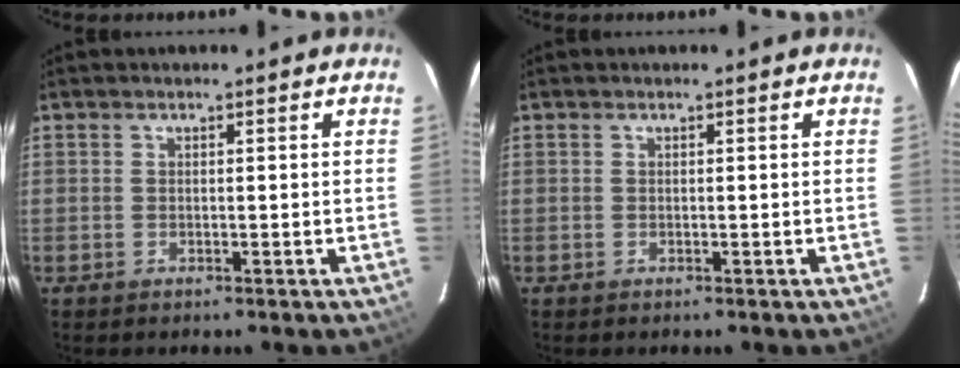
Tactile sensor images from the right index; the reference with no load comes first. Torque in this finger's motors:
{"motor_torque": [0.00, 0.00, 0.00, 0.00]}